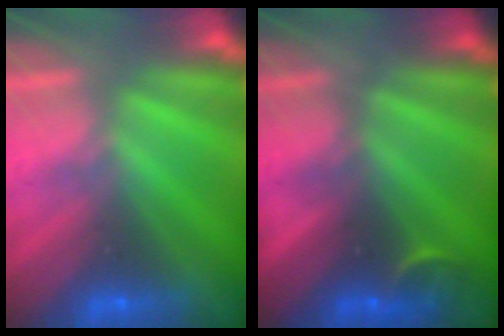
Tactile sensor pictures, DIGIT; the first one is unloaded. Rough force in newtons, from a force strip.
{"total": 2.9}